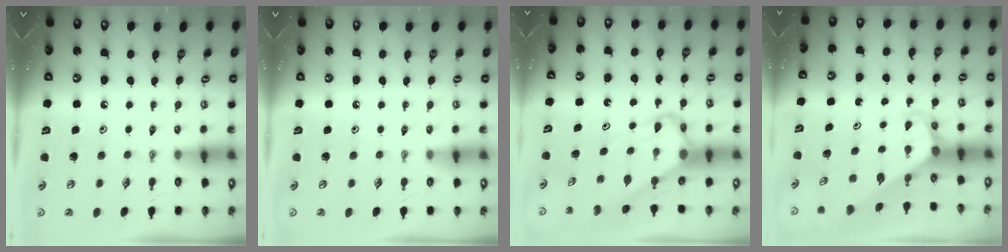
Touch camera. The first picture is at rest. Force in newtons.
{"total": 0.0}
{"total": 5.6, "press": 5.6, "slide": 0.5}
{"total": 3.2, "press": 3.2, "slide": 0.2}